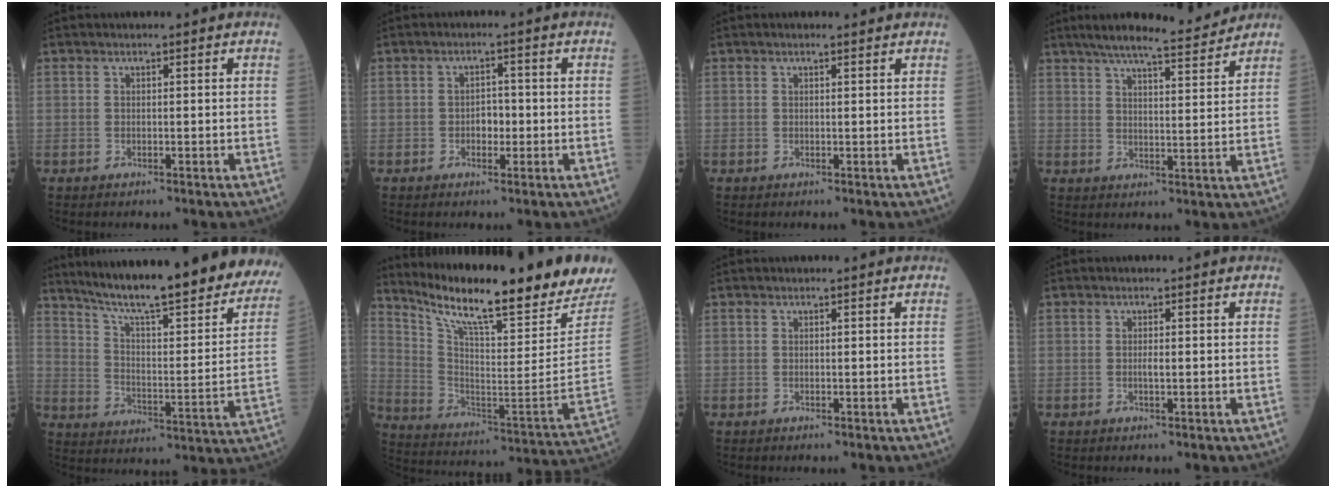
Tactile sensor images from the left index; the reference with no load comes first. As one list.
[{"total": 2.4, "force": [-0.6, 1.5, 1.8], "torque": [-0.024, 0.006, -0.010]}, {"total": 1.0, "force": [0.9, 0.1, 0.4], "torque": [-0.011, 0.005, 0.013]}, {"total": 10.8, "force": [9.8, 0.3, 4.6], "torque": [-0.073, 0.004, 0.138]}, {"total": 30.6, "force": [26.1, 4.1, 15.4], "torque": [-0.233, -0.068, 0.342]}, {"total": 24.9, "force": [21.7, 1.0, 12.2], "torque": [-0.214, -0.084, 0.318]}, {"total": 0.0}, {"total": 0.9, "force": [-0.1, 0.2, 0.9], "torque": [-0.019, -0.001, -0.001]}]